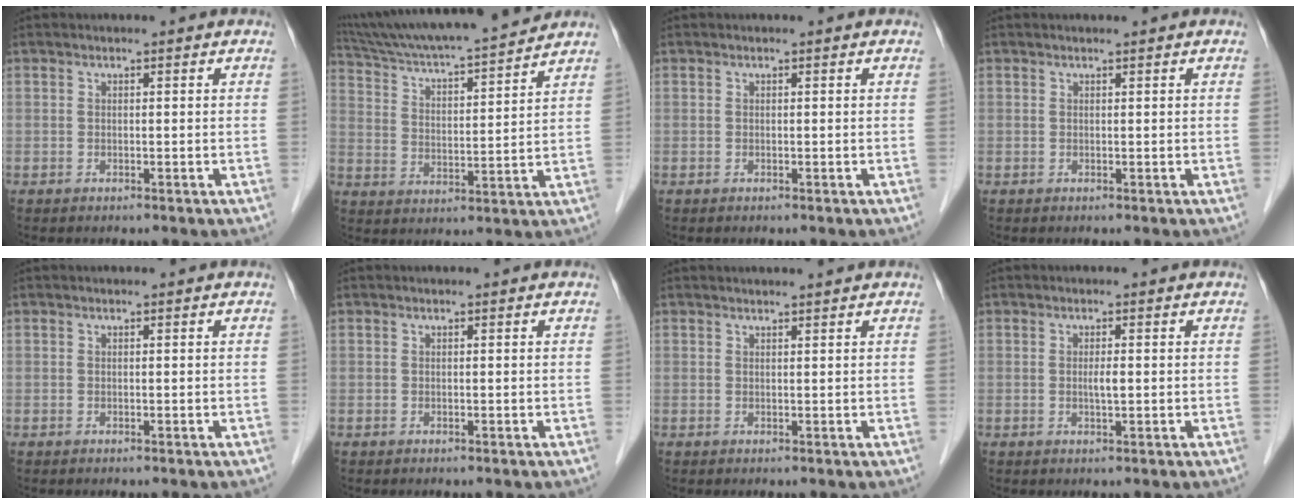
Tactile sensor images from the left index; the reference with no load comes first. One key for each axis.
{"total": 18.6, "fx": 17.1, "fy": 0.4, "fz": 7.5, "tx": -0.136, "ty": 0.009, "tz": 0.271}
{"total": 0.0}
{"total": 0.7, "fx": 0.6, "fy": 0.0, "fz": 0.3, "tx": -0.008, "ty": 0.004, "tz": 0.010}
{"total": 0.0}
{"total": 0.0}
{"total": 2.5, "fx": 2.4, "fy": -0.1, "fz": 0.7, "tx": -0.009, "ty": 0.011, "tz": 0.032}
{"total": 1.5, "fx": 0.0, "fy": 0.2, "fz": 1.5, "tx": -0.029, "ty": -0.001, "tz": 0.001}